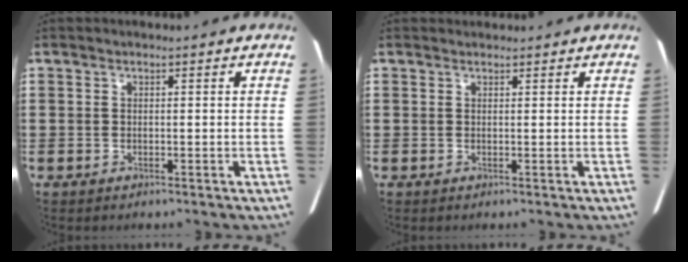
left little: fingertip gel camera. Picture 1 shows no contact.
{"total": 0.6, "force": [0.6, 0.2, 0.0], "torque": [0.000, 0.001, 0.012]}